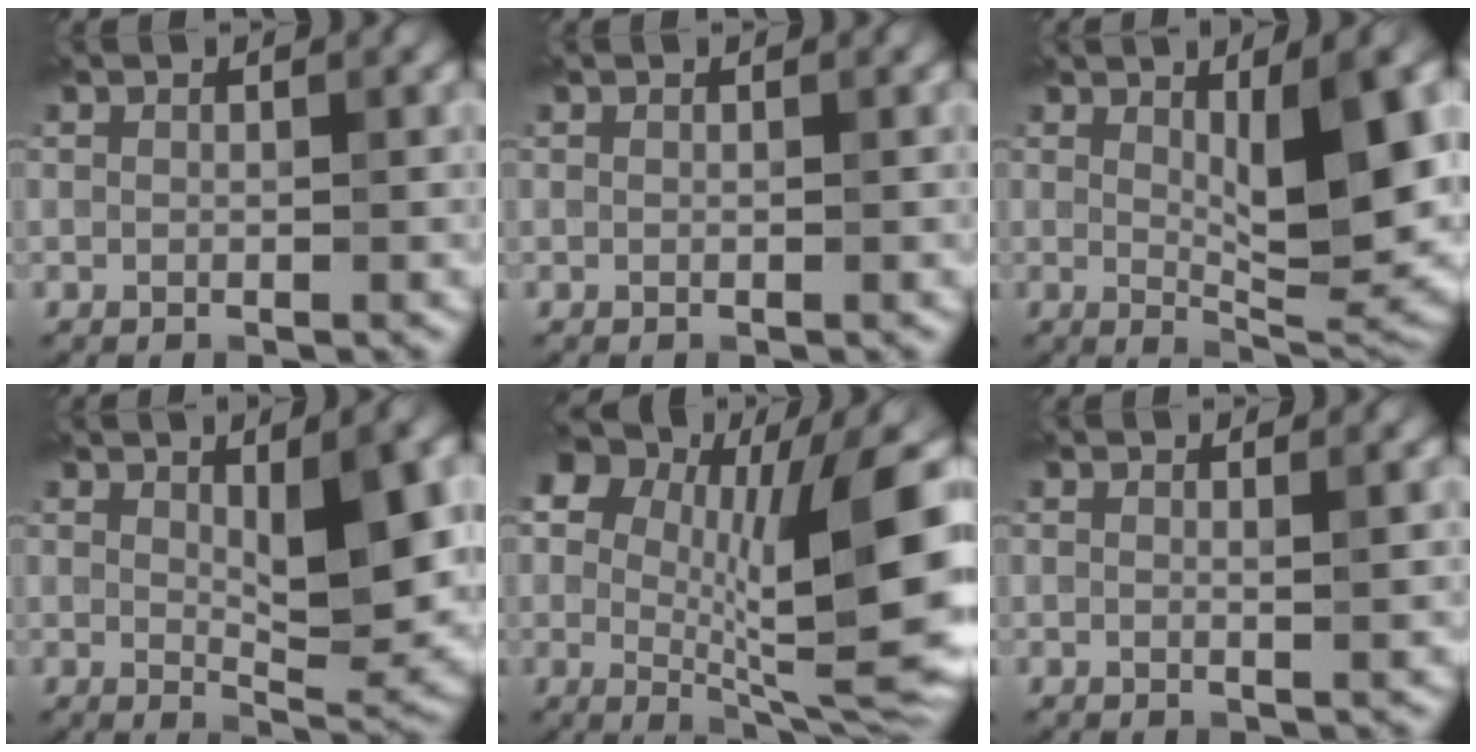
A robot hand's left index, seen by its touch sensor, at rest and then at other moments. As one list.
[{"total": 0.0}, {"total": 10.2, "force": [1.9, 2.7, 9.7], "torque": [-0.131, -0.013, 0.037]}, {"total": 7.5, "force": [1.4, 2.3, 7.1], "torque": [-0.101, -0.006, 0.026]}, {"total": 16.0, "force": [2.5, 8.1, 13.6], "torque": [-0.190, -0.011, 0.045]}, {"total": 1.2, "force": [0.3, 0.3, 1.1], "torque": [-0.013, 0.000, -0.001]}]